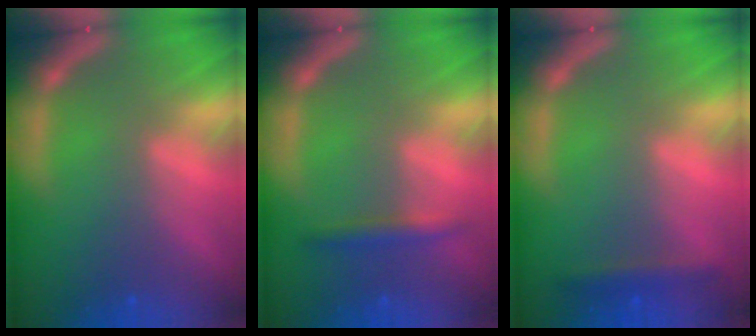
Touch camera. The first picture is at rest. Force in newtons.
{"total": 1.9}
{"total": 1.9}